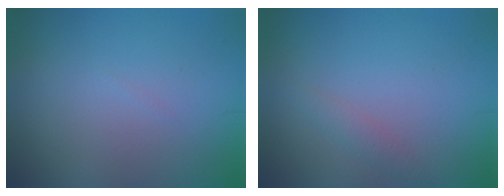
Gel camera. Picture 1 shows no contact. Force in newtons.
{"total": 1.1, "press": 1.1, "slide": 0.0}